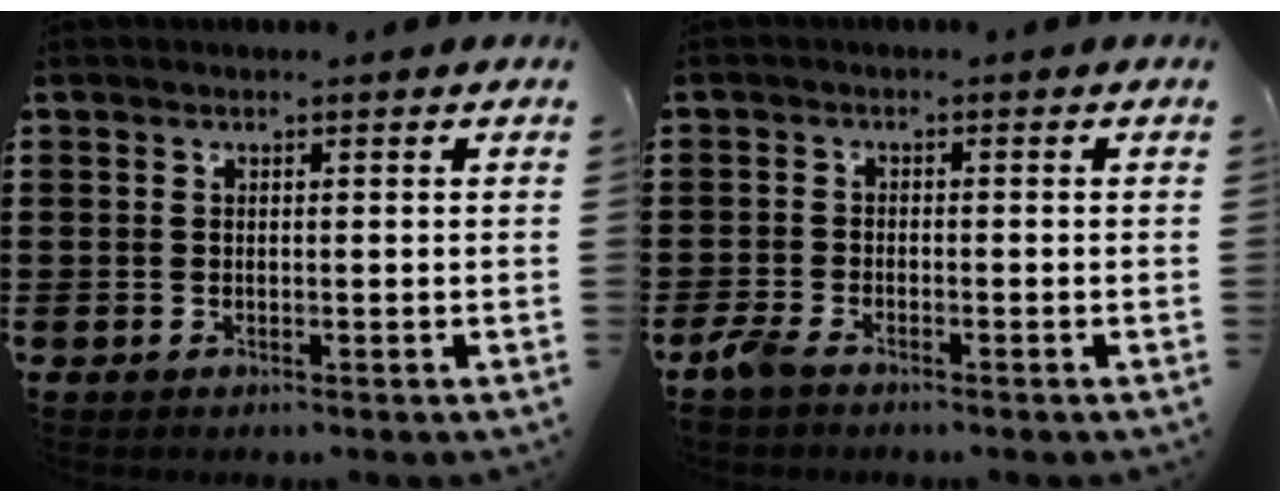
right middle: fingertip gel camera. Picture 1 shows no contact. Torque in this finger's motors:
{"motor_torque": [2.14, 0.00, 0.04, 0.06]}